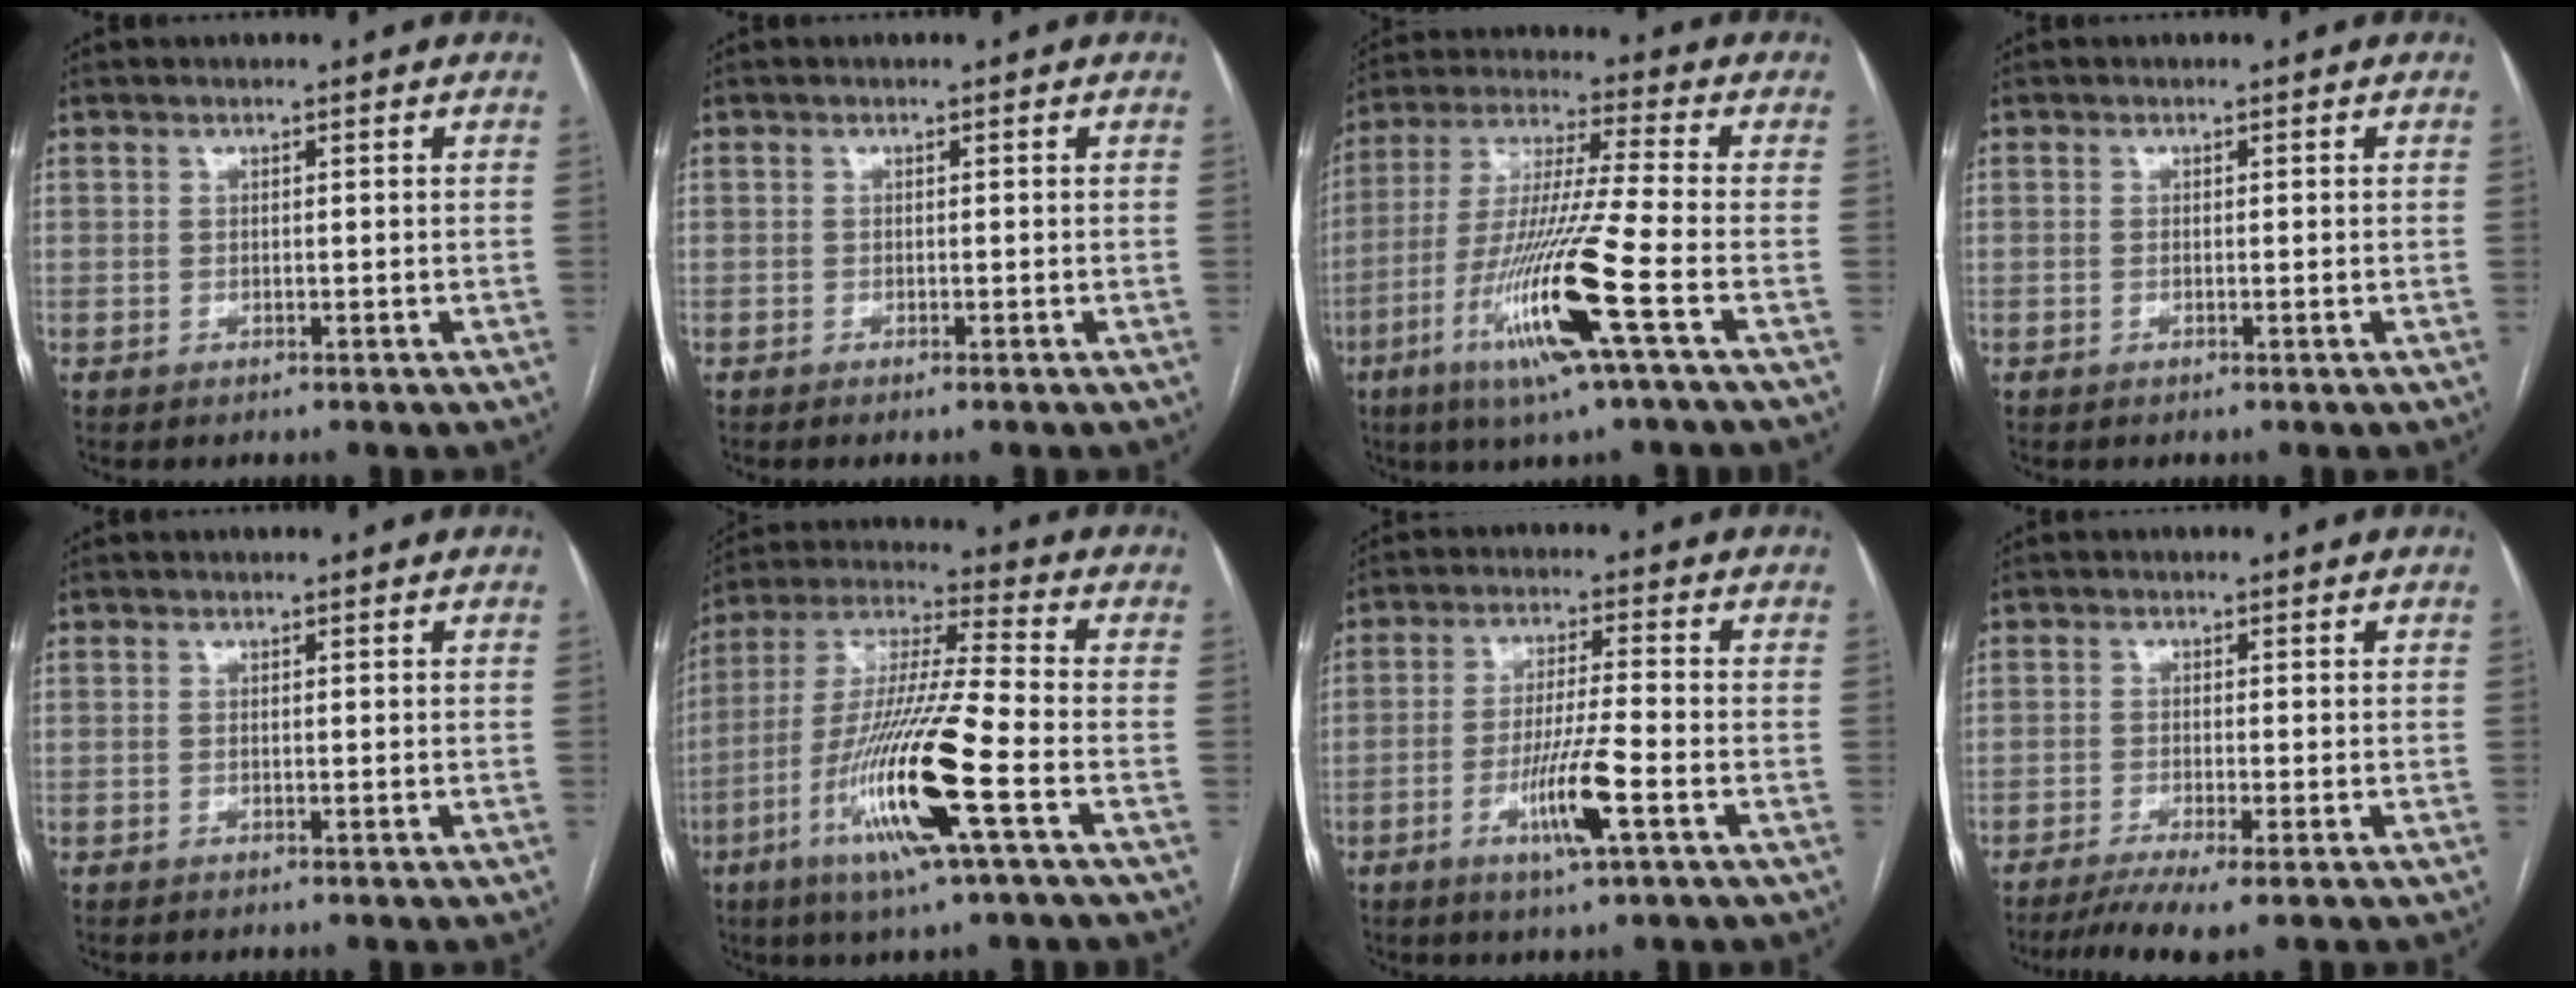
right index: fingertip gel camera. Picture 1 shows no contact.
{"total": 0.7, "force": [-0.5, -0.1, 0.5], "torque": [-0.009, 0.000, -0.009]}
{"total": 16.3, "force": [-6.5, -1.3, 14.9], "torque": [-0.306, -0.023, -0.124]}
{"total": 0.5, "force": [-0.2, -0.1, 0.5], "torque": [-0.012, 0.001, -0.003]}
{"total": 0.0}
{"total": 17.7, "force": [-6.6, 0.0, 16.4], "torque": [-0.336, -0.020, -0.128]}
{"total": 8.4, "force": [-3.4, -0.3, 7.7], "torque": [-0.147, -0.011, -0.062]}
{"total": 6.1, "force": [-4.2, 0.0, 4.4], "torque": [-0.071, -0.010, -0.070]}